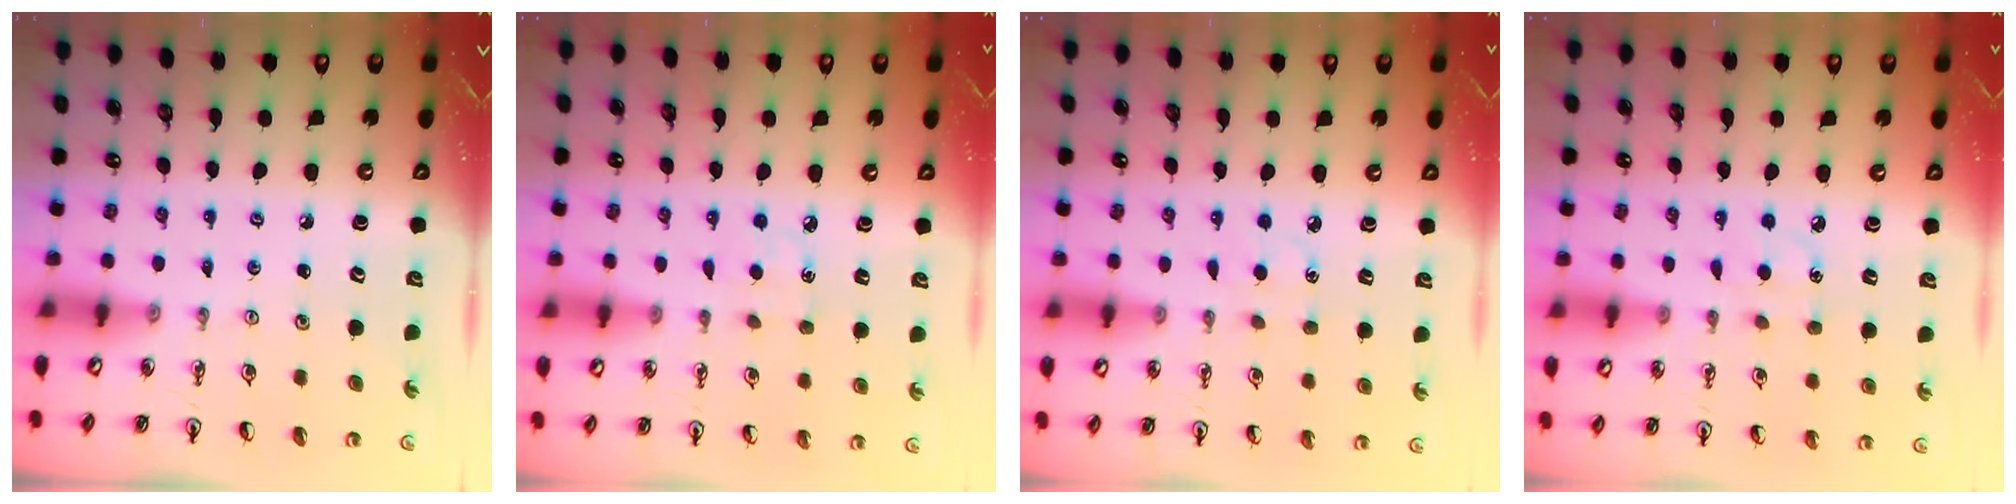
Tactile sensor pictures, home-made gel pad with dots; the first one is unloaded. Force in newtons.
{"total": 5.0, "press": 4.9, "slide": 0.6}
{"total": 4.0, "press": 3.9, "slide": 0.4}
{"total": 5.1, "press": 5.0, "slide": 0.6}